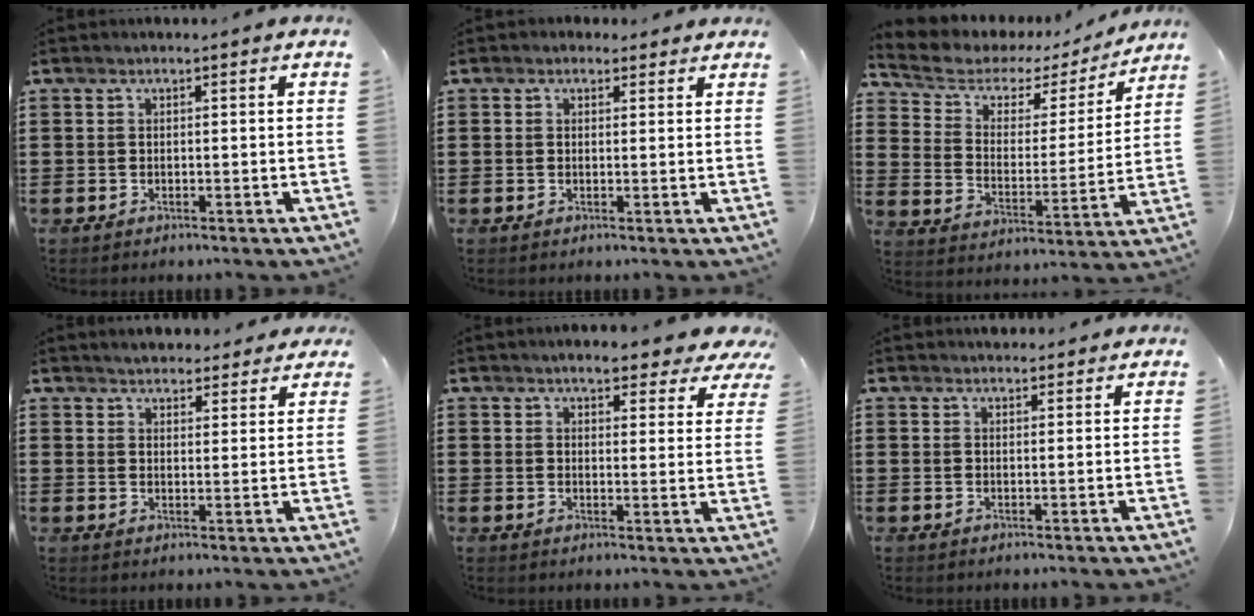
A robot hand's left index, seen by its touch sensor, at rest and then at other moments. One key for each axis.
{"total": 1.4, "fx": 1.0, "fy": 0.9, "fz": 0.1, "tx": 0.001, "ty": 0.004, "tz": 0.018}
{"total": 4.6, "fx": 3.3, "fy": 2.9, "fz": 1.1, "tx": -0.053, "ty": -0.020, "tz": 0.049}
{"total": 3.3, "fx": 3.3, "fy": 0.5, "fz": 0.1, "tx": -0.013, "ty": -0.009, "tz": 0.060}
{"total": 5.1, "fx": 4.5, "fy": 1.0, "fz": 2.1, "tx": -0.042, "ty": -0.017, "tz": 0.077}
{"total": 2.1, "fx": 2.0, "fy": 0.4, "fz": 0.0, "tx": -0.006, "ty": 0.002, "tz": 0.040}